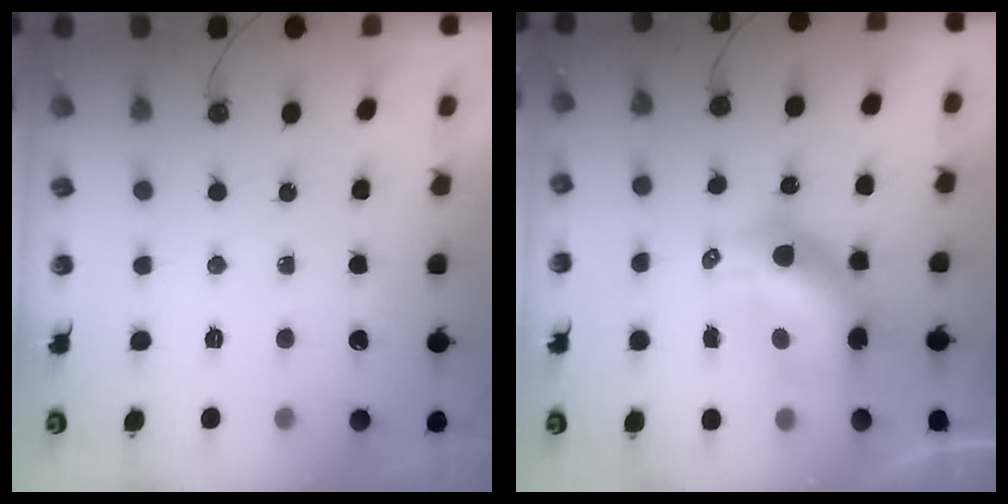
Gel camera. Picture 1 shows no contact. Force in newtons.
{"total": 10.0, "press": 9.9, "slide": 0.9}